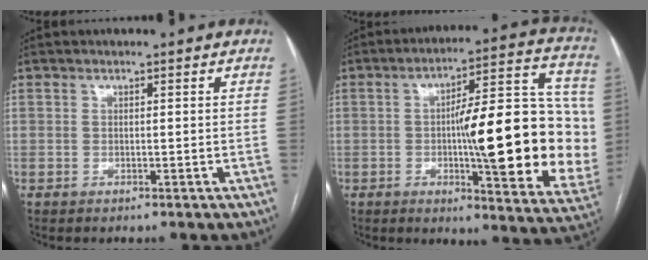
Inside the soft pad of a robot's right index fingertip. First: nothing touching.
{"total": 22.8, "force": [-1.5, 4.7, 22.3], "torque": [-0.253, 0.026, -0.012]}